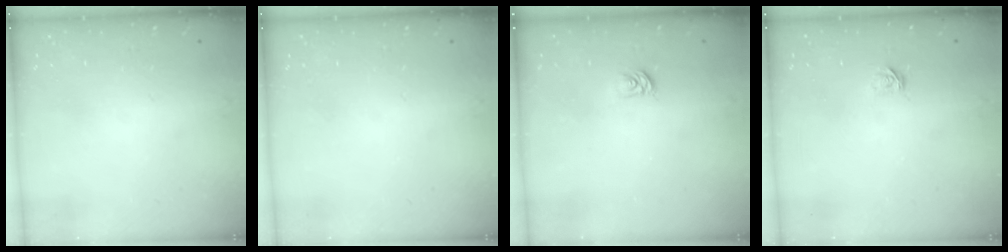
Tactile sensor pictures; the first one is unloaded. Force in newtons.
{"total": 0.0}
{"total": 2.6, "press": 2.6, "slide": 0.3}
{"total": 2.4, "press": 2.4, "slide": 0.2}